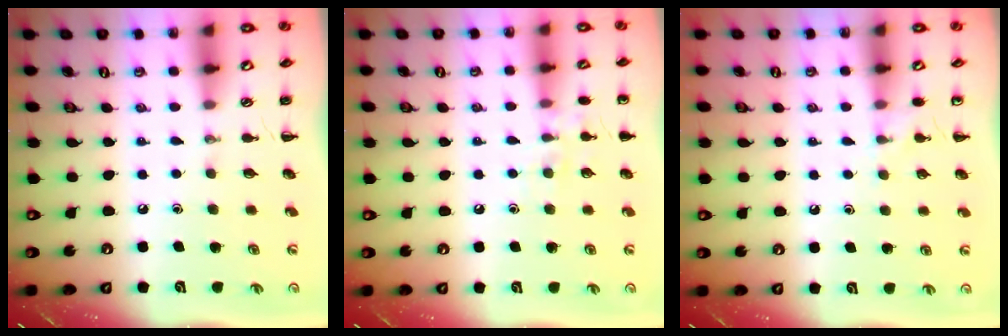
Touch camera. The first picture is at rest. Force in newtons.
{"total": 7.1, "press": 7.0, "slide": 1.4}
{"total": 5.7, "press": 5.5, "slide": 1.6}